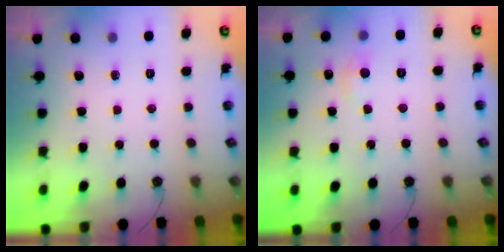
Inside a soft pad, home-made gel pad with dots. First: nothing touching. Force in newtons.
{"total": 1.8, "press": 1.7, "slide": 0.6}